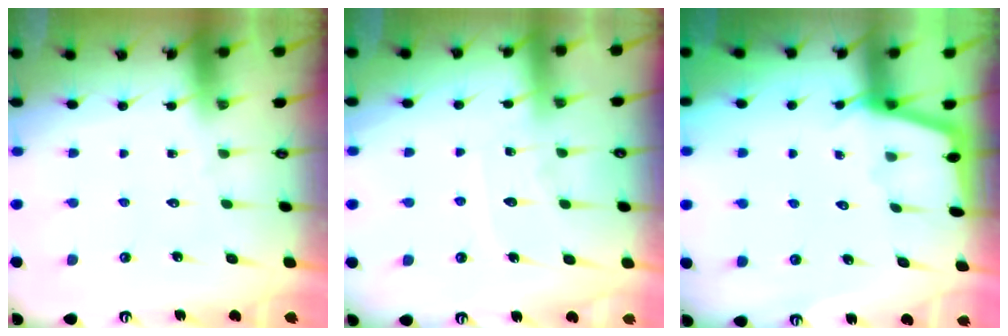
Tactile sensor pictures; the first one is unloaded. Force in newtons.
{"total": 6.9, "press": 6.8, "slide": 0.7}
{"total": 1.8, "press": 1.8, "slide": 0.3}